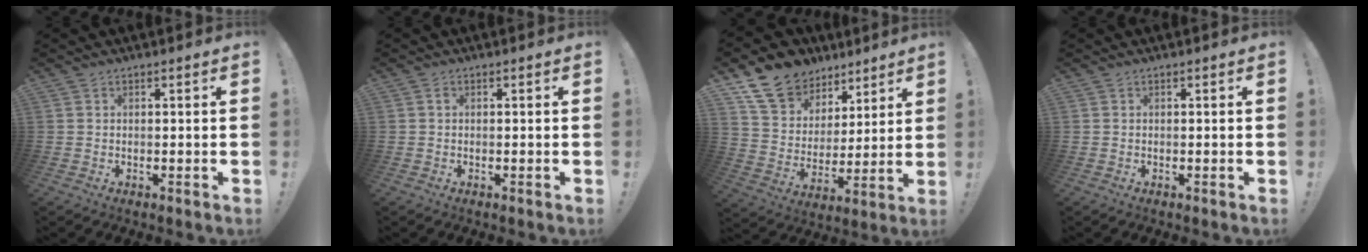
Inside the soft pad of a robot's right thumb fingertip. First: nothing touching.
{"total": 0.7, "force": [0.1, 0.5, 0.4], "torque": [-0.006, 0.002, 0.000]}
{"total": 15.2, "force": [10.2, 10.2, 4.6], "torque": [-0.081, -0.062, 0.197]}
{"total": 0.0}